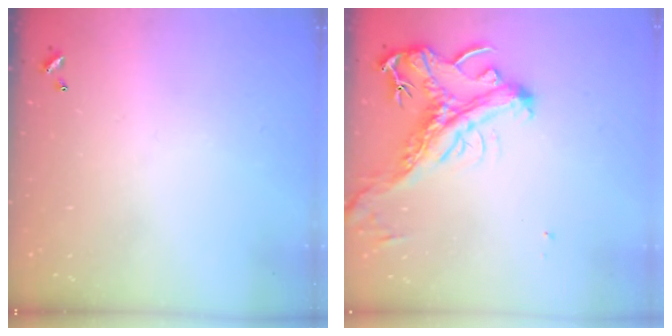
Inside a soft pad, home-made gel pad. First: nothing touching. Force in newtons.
{"total": 2.6, "press": 2.2, "slide": 1.4}